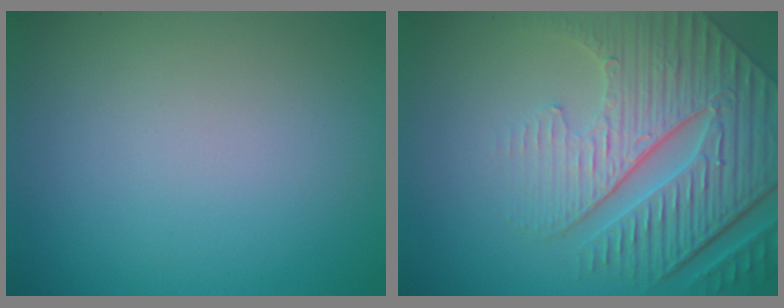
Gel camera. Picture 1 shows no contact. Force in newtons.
{"total": 9.0, "press": 6.3, "slide": 6.5}